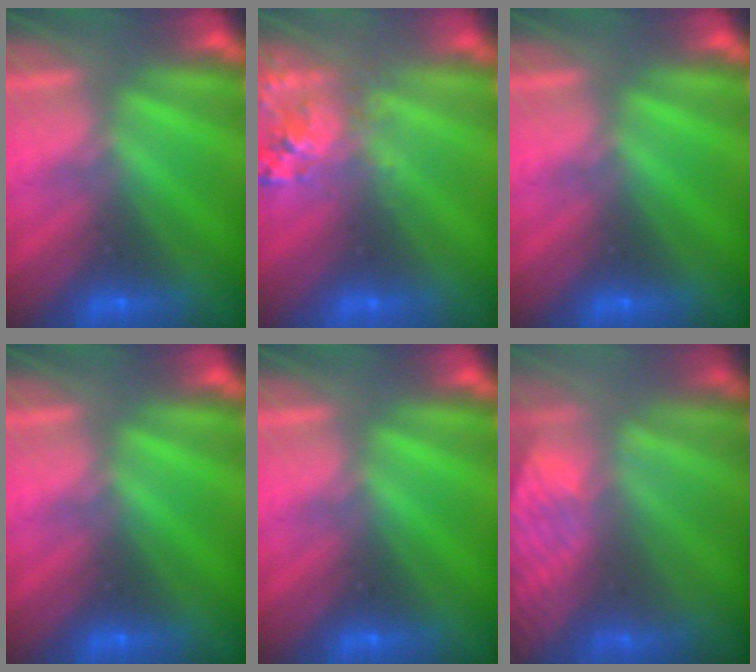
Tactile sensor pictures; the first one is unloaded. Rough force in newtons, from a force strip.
{"total": 2.7}
{"total": 0.0}
{"total": 0.0}
{"total": 0.0}
{"total": 3.3}